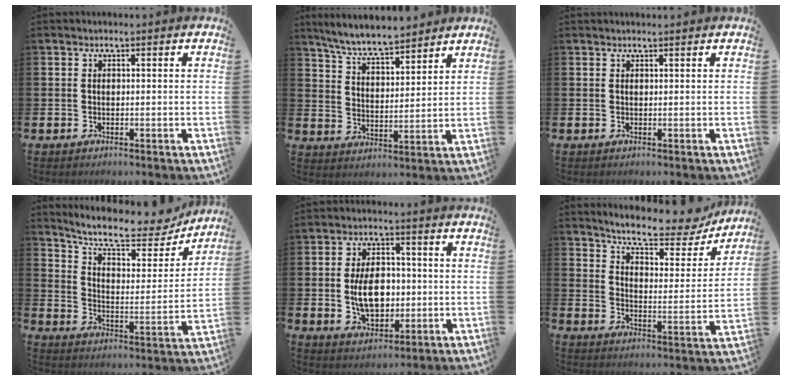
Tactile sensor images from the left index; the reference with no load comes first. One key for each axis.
{"total": 6.7, "fx": 6.4, "fy": 0.7, "fz": 2.1, "tx": -0.070, "ty": -0.034, "tz": 0.113}
{"total": 0.6, "fx": 0.6, "fy": 0.0, "fz": 0.0, "tx": 0.007, "ty": -0.004, "tz": 0.010}
{"total": 10.4, "fx": 9.4, "fy": 2.2, "fz": 3.9, "tx": -0.095, "ty": -0.067, "tz": 0.158}
{"total": 7.1, "fx": -0.3, "fy": 4.5, "fz": 5.6, "tx": -0.092, "ty": 0.005, "tz": -0.012}
{"total": 8.7, "fx": 7.9, "fy": 1.7, "fz": 3.1, "tx": -0.079, "ty": -0.056, "tz": 0.133}